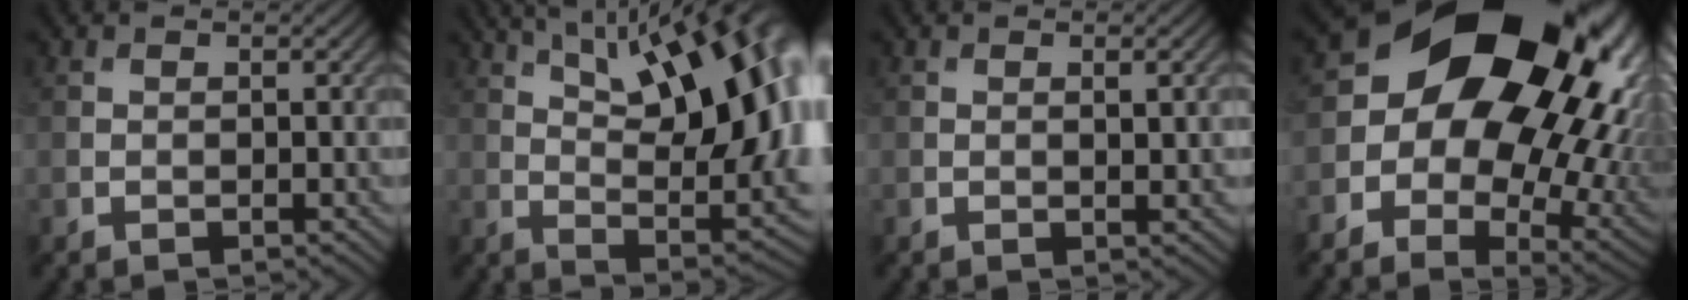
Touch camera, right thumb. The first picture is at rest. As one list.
[{"total": 15.9, "force": [5.0, 6.1, 13.8], "torque": [-0.195, 0.018, 0.086]}, {"total": 0.7, "force": [0.1, -0.1, 0.7], "torque": [-0.011, -0.003, 0.008]}, {"total": 20.3, "force": [3.8, 15.1, 13.0], "torque": [-0.215, -0.008, 0.108]}]